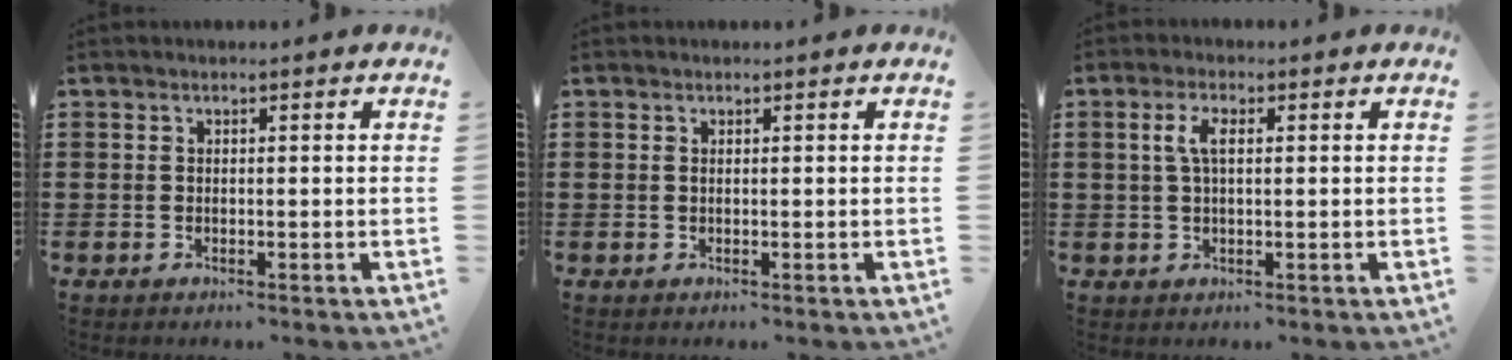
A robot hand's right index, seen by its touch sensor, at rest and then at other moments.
{"total": 0.0}
{"total": 3.4, "force": [0.7, 1.3, 3.1], "torque": [-0.072, 0.007, 0.006]}